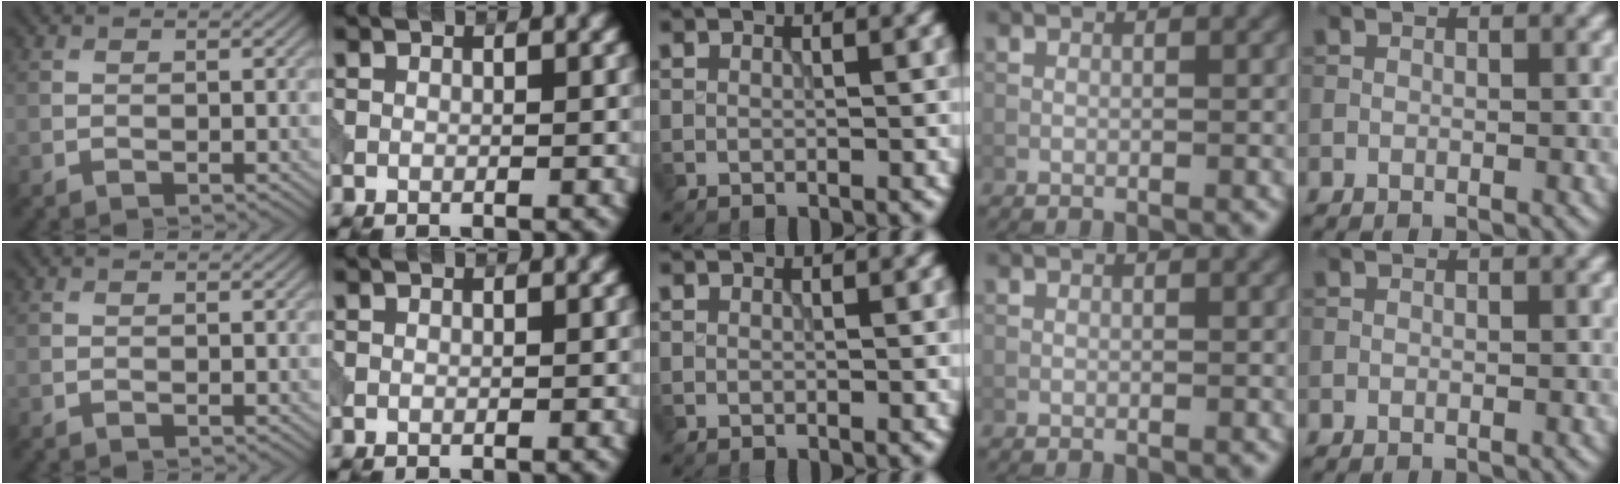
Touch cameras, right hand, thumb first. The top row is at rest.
{}